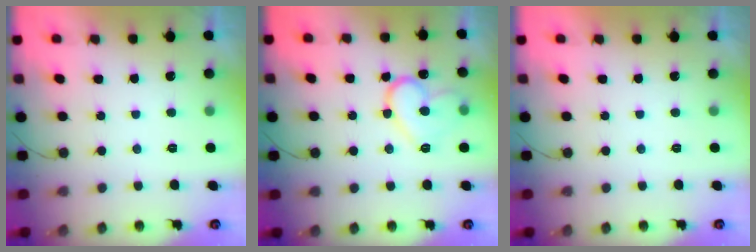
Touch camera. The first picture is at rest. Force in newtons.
{"total": 13.4, "press": 13.4, "slide": 1.0}
{"total": 1.7, "press": 1.7, "slide": 0.1}